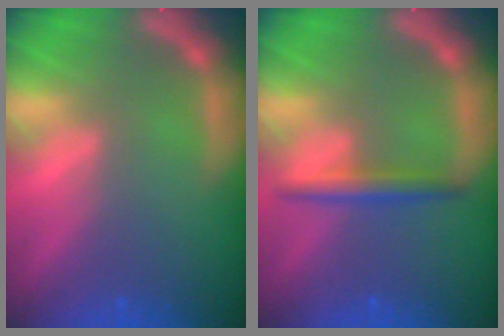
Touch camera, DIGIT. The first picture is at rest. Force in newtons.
{"total": 2.5}